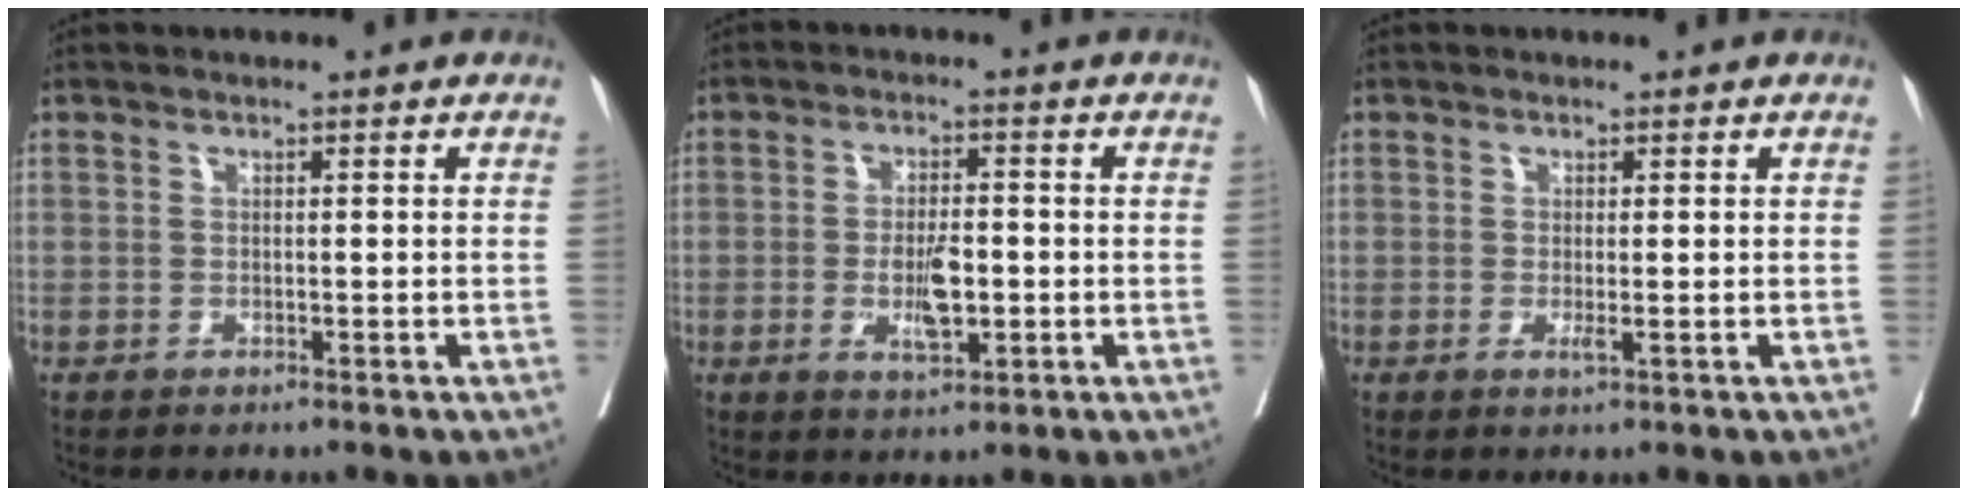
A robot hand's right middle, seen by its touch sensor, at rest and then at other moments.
{"total": 5.7, "force": [-1.2, 1.9, 5.3], "torque": [-0.097, -0.005, -0.016]}
{"total": 1.2, "force": [-0.2, 0.1, 1.1], "torque": [-0.023, -0.006, -0.002]}